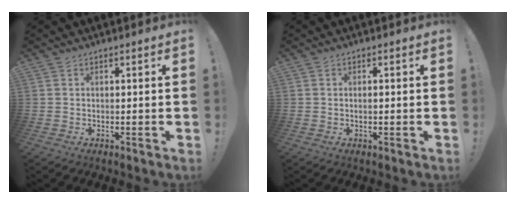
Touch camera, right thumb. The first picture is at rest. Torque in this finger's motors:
{"motor_torque": [-0.03, -0.25, 0.18, 0.03, -0.03]}